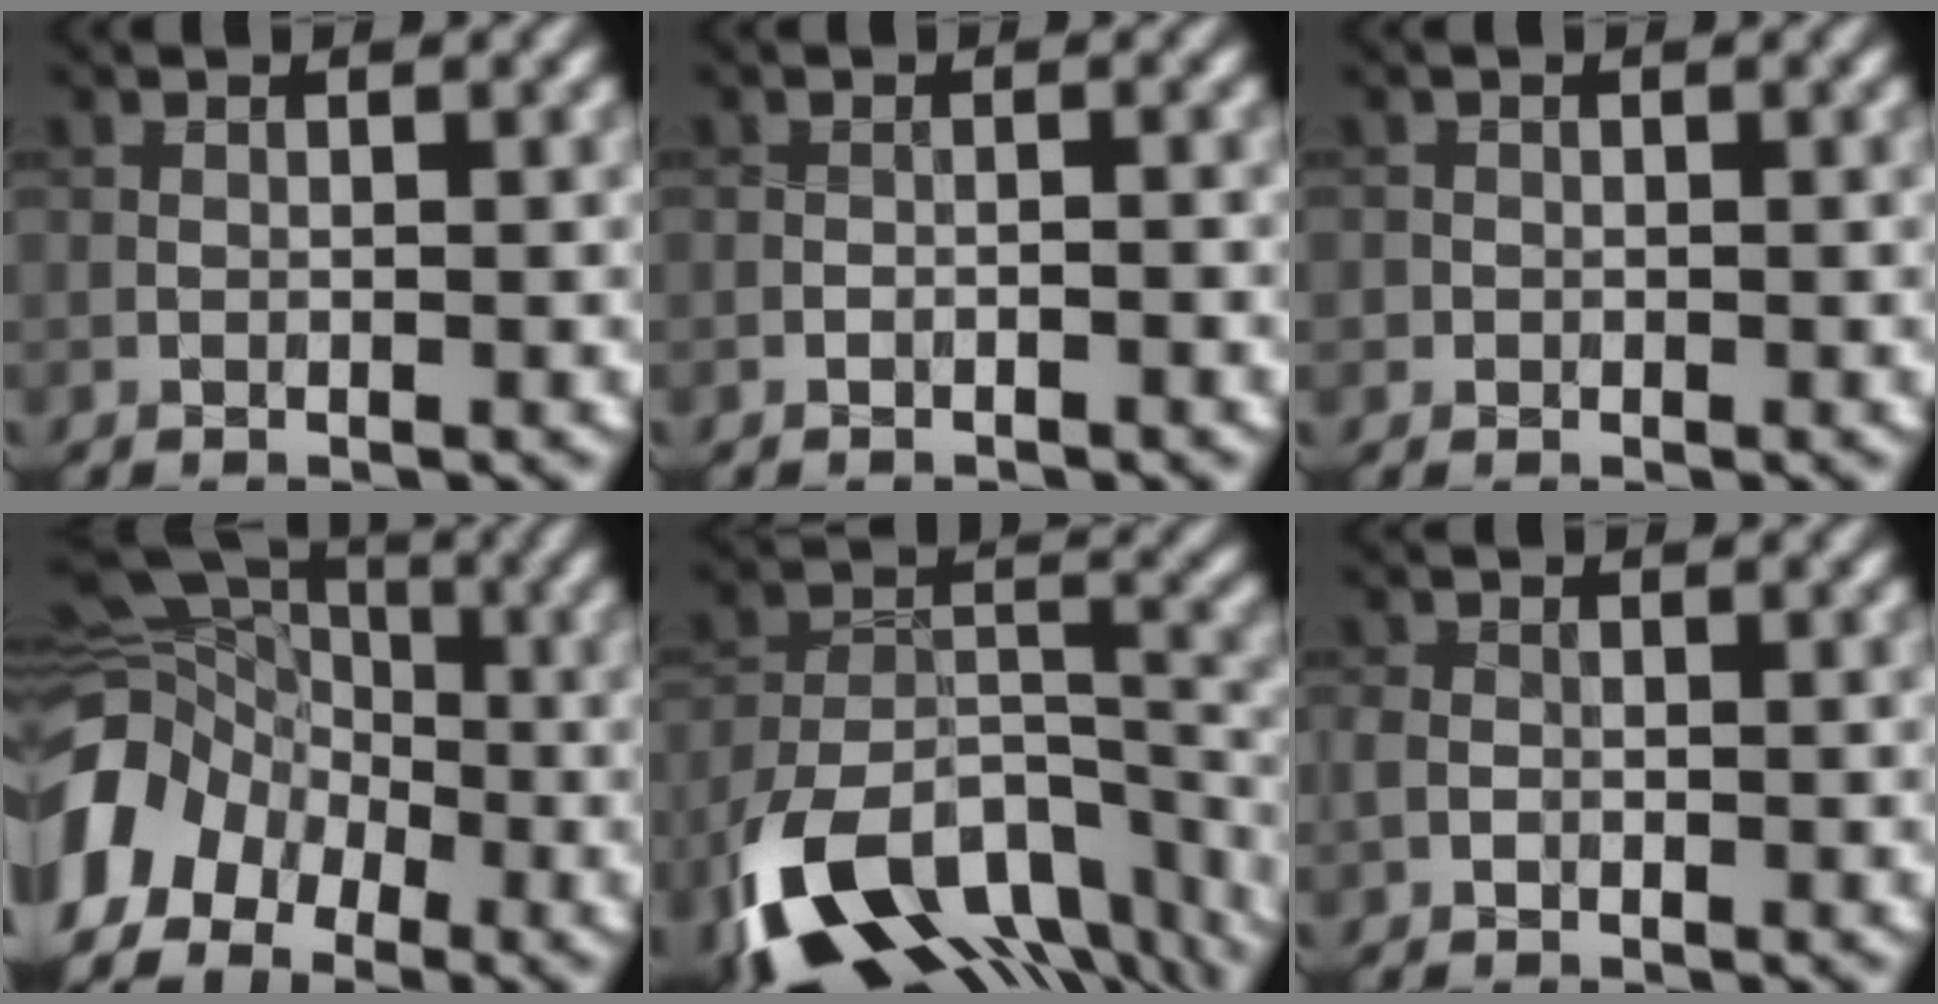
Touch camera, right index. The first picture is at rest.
{"total": 0.7, "force": [-0.6, 0.2, 0.2], "torque": [-0.003, 0.002, -0.010]}
{"total": 0.7, "force": [-0.1, 0.7, 0.0], "torque": [0.010, -0.005, -0.003]}
{"total": 11.2, "force": [-3.7, 8.7, 5.9], "torque": [-0.126, 0.001, -0.073]}
{"total": 13.9, "force": [-8.8, 7.3, 7.9], "torque": [-0.174, -0.011, -0.140]}
{"total": 1.3, "force": [-0.4, 1.0, 0.6], "torque": [-0.012, -0.001, -0.013]}